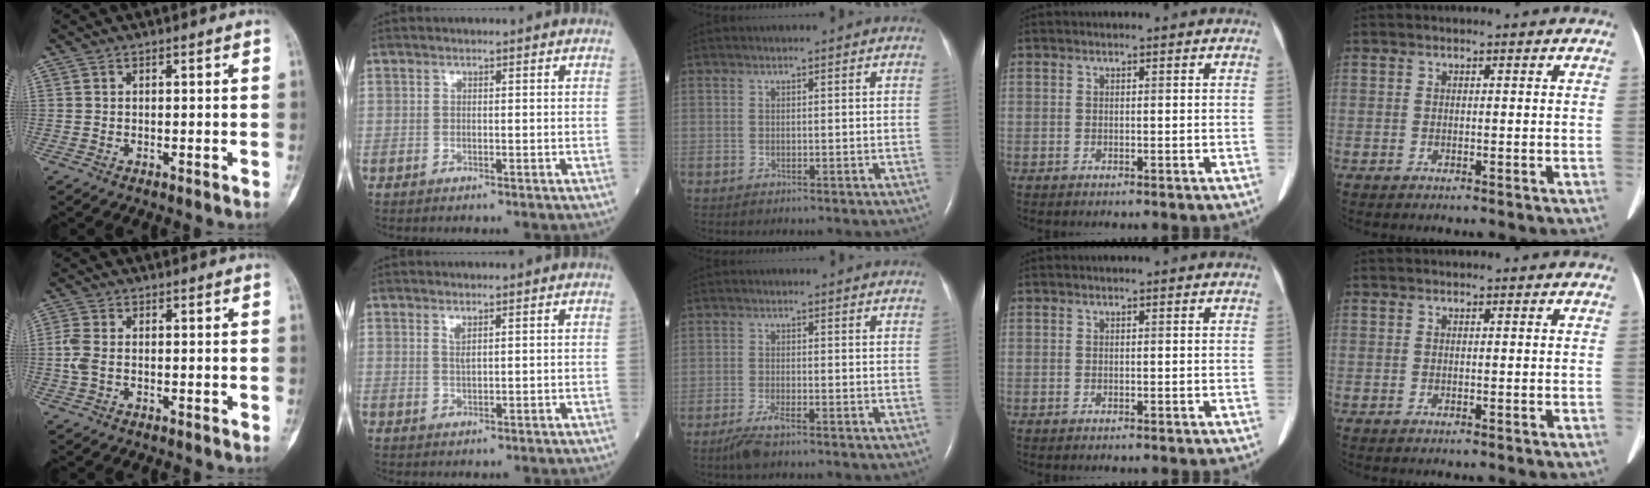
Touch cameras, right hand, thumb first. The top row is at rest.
{"thumb": {"total": 3.4, "force": [-0.3, 2.0, 2.7], "torque": [-0.084, 0.004, -0.009]}, "index": {"total": 1.4, "force": [0.8, 0.2, 1.1], "torque": [-0.026, -0.005, 0.018]}, "middle": {"total": 3.1, "force": [-2.3, 0.4, 2.1], "torque": [-0.054, -0.007, -0.046]}}